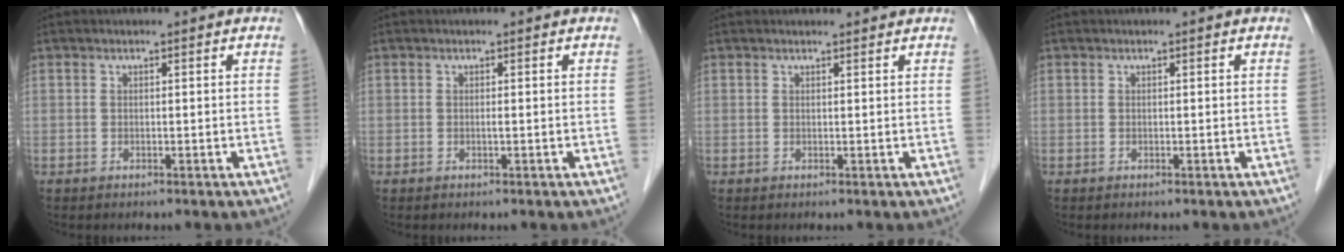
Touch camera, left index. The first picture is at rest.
{"total": 0.0}
{"total": 1.9, "force": [1.9, 0.2, 0.3], "torque": [-0.010, 0.008, 0.024]}
{"total": 0.0}